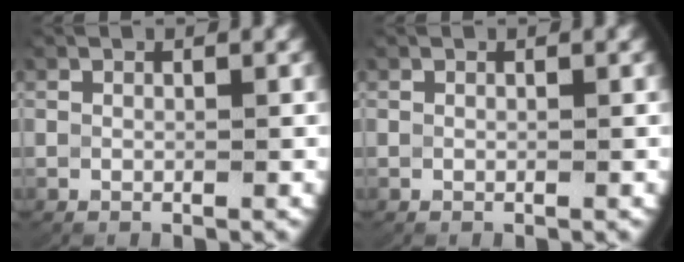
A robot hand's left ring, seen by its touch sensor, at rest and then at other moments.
{"total": 0.0}